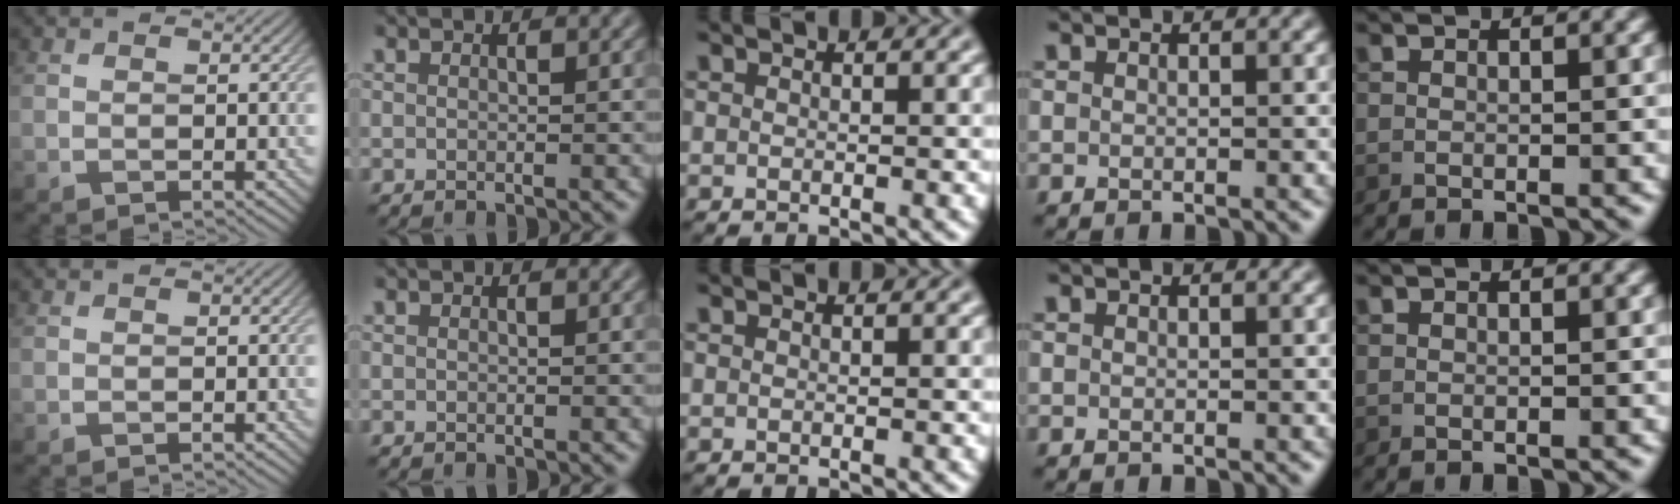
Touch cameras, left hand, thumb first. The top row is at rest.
{}